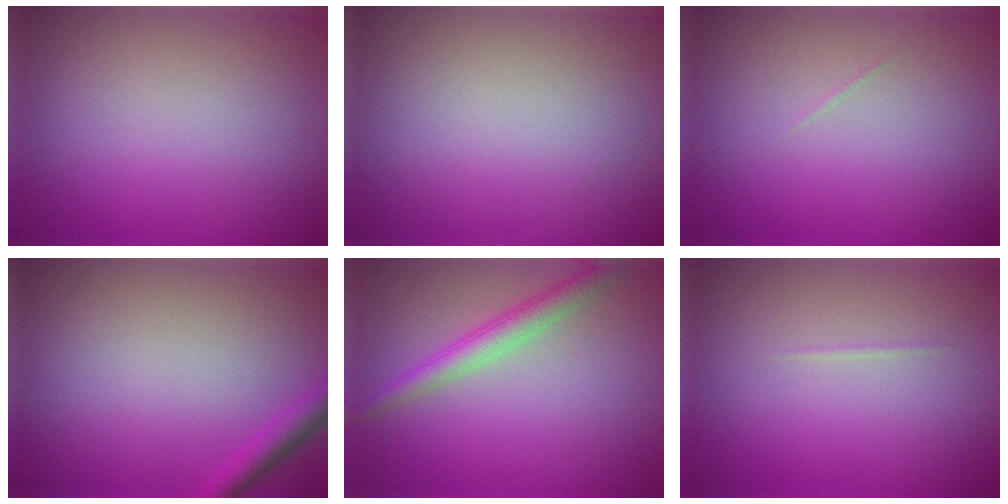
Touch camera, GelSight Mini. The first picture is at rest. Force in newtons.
{"total": 0.0}
{"total": 0.0}
{"total": 1.9, "press": 1.9, "slide": 0.1}
{"total": 2.9, "press": 2.9, "slide": 0.2}
{"total": 0.6, "press": 0.6, "slide": 0.2}